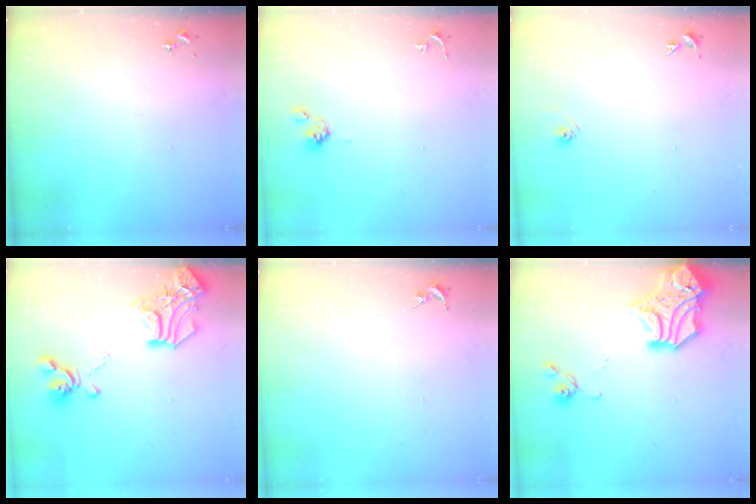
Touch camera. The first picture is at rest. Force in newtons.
{"total": 5.1, "press": 4.9, "slide": 1.4}
{"total": 2.9, "press": 2.6, "slide": 1.4}
{"total": 19.7, "press": 19.7, "slide": 1.4}
{"total": 0.0}
{"total": 18.9, "press": 18.7, "slide": 2.7}